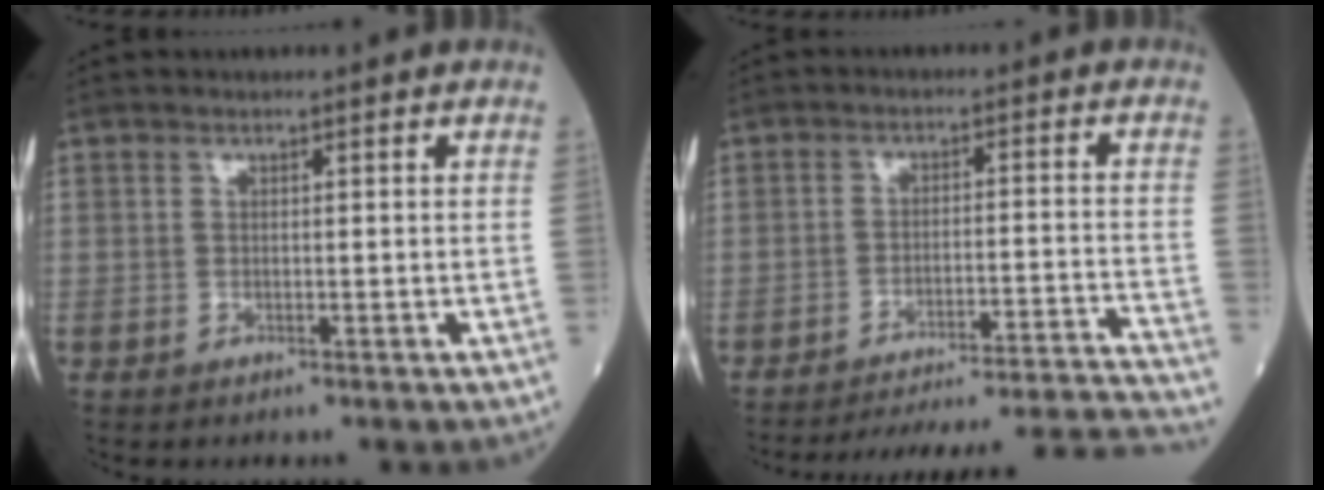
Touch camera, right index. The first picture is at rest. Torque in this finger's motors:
{"motor_torque": [0.00, -0.23, 0.09, 0.08]}